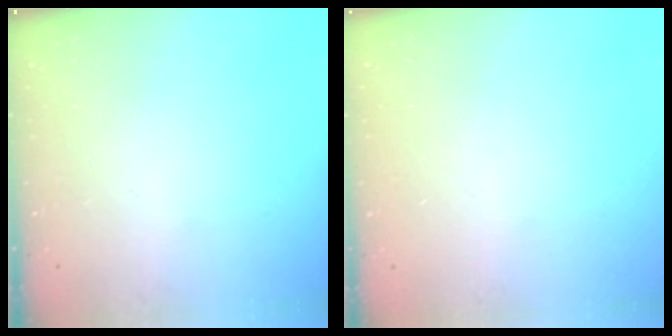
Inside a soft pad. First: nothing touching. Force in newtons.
{"total": 0.0}